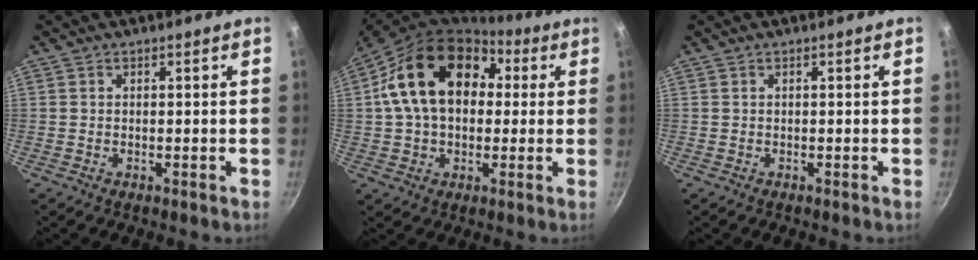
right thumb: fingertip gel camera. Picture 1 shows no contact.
{"total": 19.5, "force": [4.0, 13.7, 13.2], "torque": [-0.204, 0.030, 0.054]}
{"total": 0.0}